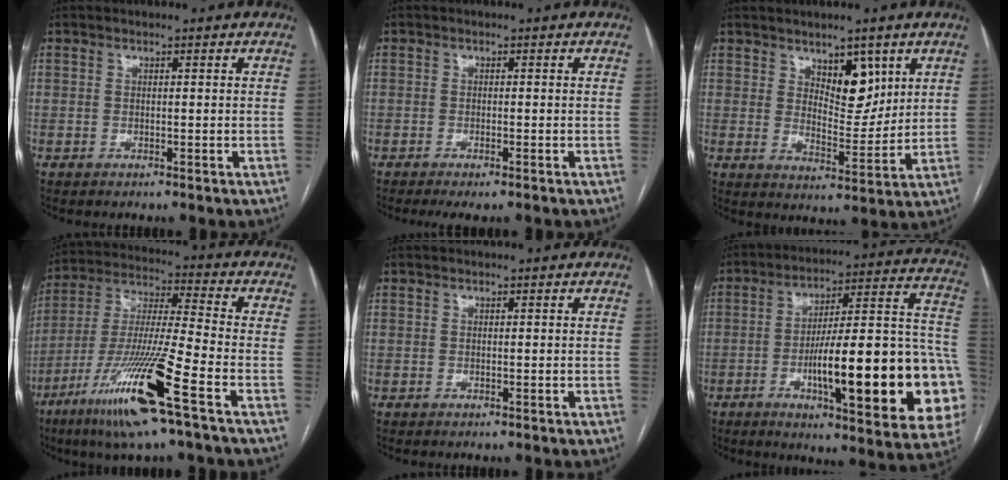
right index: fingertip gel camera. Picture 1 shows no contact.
{"total": 2.8, "force": [-2.1, 0.5, 1.8], "torque": [-0.022, -0.007, -0.029]}
{"total": 7.1, "force": [3.9, 3.2, 5.0], "torque": [-0.074, -0.007, 0.069]}
{"total": 17.4, "force": [-8.9, -0.2, 14.9], "torque": [-0.318, -0.037, -0.169]}
{"total": 0.0}
{"total": 27.9, "force": [-6.6, 4.5, 26.7], "torque": [-0.291, 0.009, -0.089]}